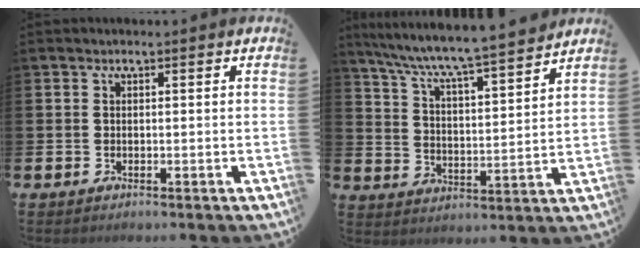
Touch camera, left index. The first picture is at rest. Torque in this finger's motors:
{"motor_torque": [0.20, -1.42, 1.05, 0.21]}